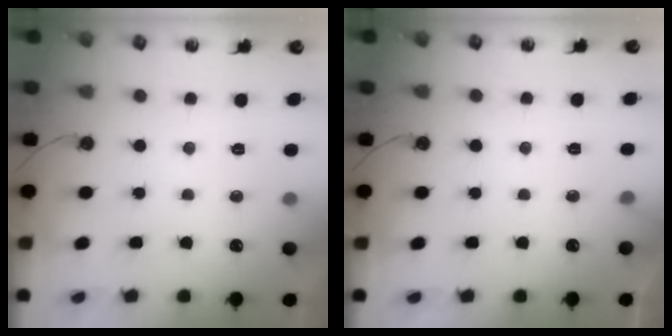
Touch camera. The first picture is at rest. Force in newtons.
{"total": 4.9, "press": 4.9, "slide": 0.3}